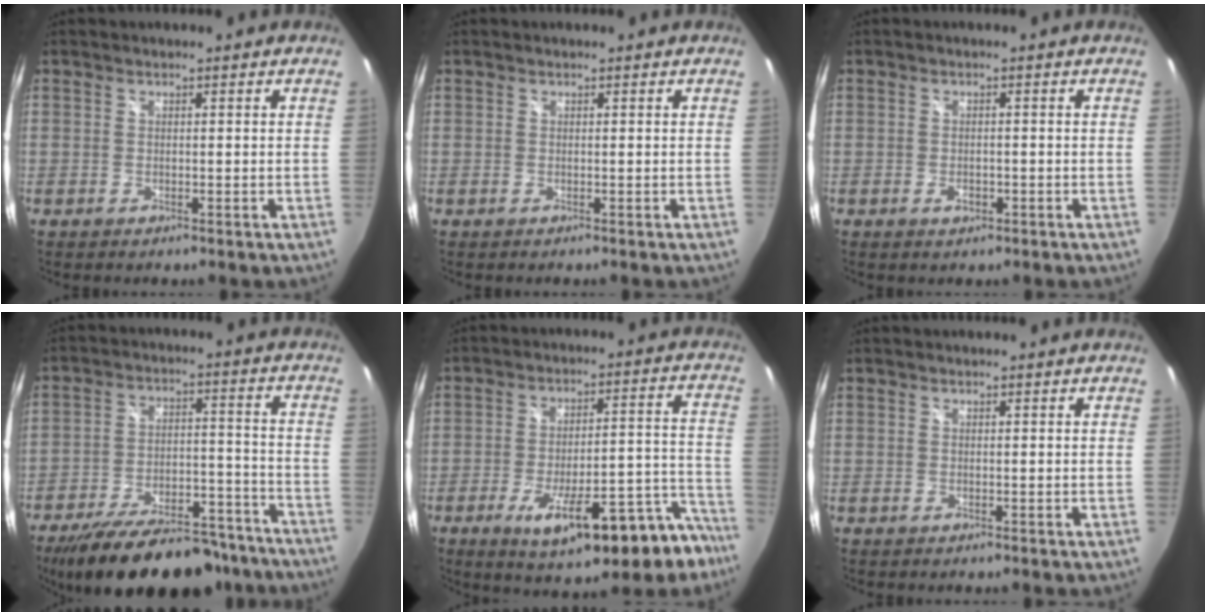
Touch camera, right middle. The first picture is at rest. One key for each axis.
{"total": 0.0}
{"total": 1.9, "fx": -0.9, "fy": 1.3, "fz": 1.1, "tx": -0.017, "ty": 0.001, "tz": -0.013}
{"total": 25.3, "fx": -20.5, "fy": 9.1, "fz": 11.7, "tx": -0.212, "ty": -0.001, "tz": -0.279}
{"total": 19.8, "fx": -13.6, "fy": 5.7, "fz": 13.3, "tx": -0.189, "ty": 0.001, "tz": -0.187}
{"total": 0.0}